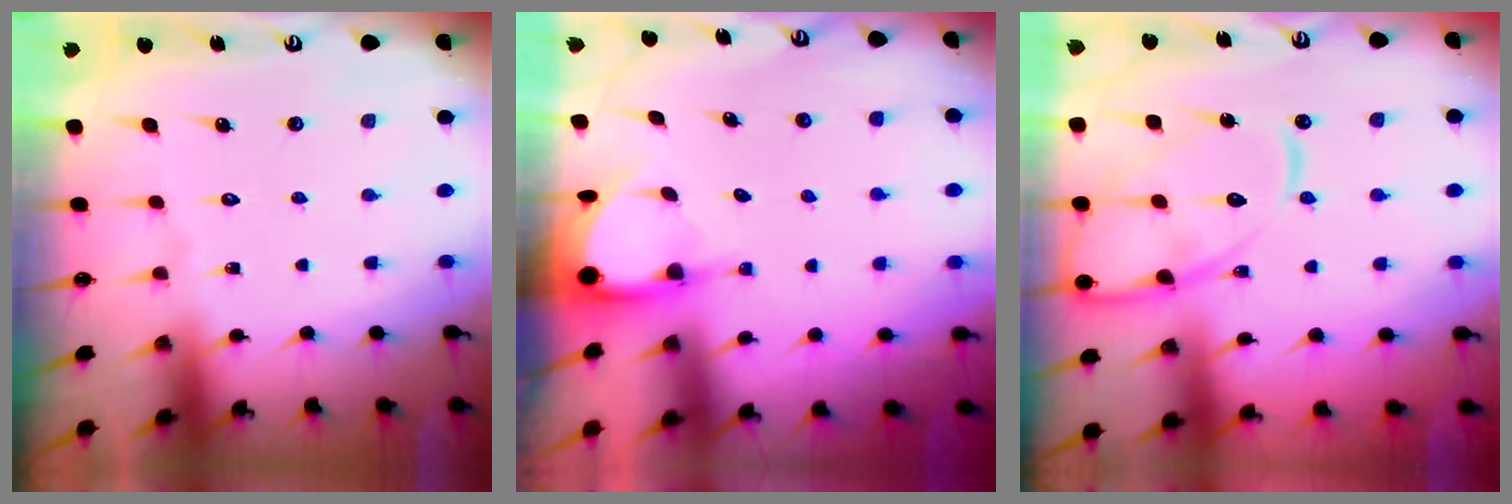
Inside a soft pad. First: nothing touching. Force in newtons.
{"total": 3.4, "press": 3.4, "slide": 0.2}
{"total": 14.5, "press": 14.4, "slide": 1.4}